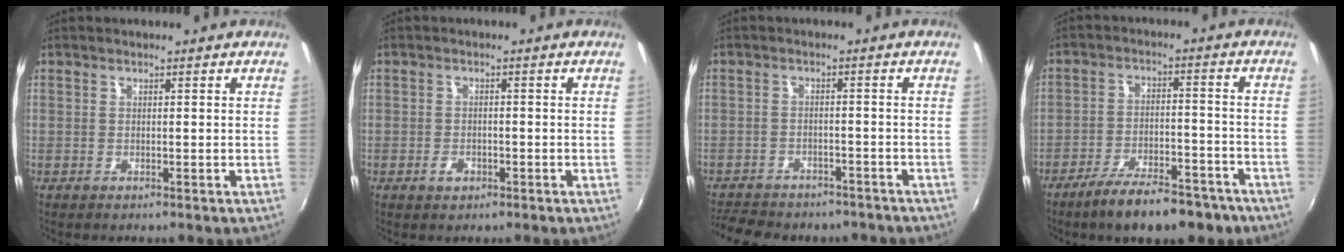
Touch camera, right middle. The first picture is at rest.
{"total": 1.6, "force": [-0.7, 1.1, 1.0], "torque": [-0.019, -0.001, -0.014]}
{"total": 12.4, "force": [-10.4, 4.8, 4.8], "torque": [-0.119, -0.011, -0.148]}
{"total": 12.7, "force": [-9.6, 4.1, 7.3], "torque": [-0.134, -0.002, -0.144]}